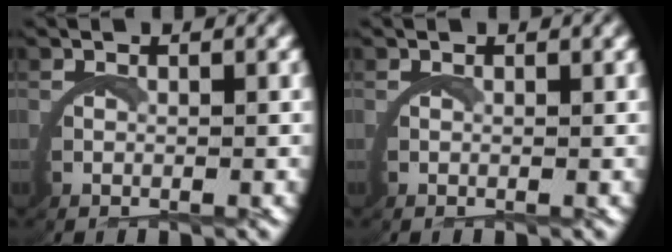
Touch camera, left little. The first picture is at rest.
{"total": 0.0}